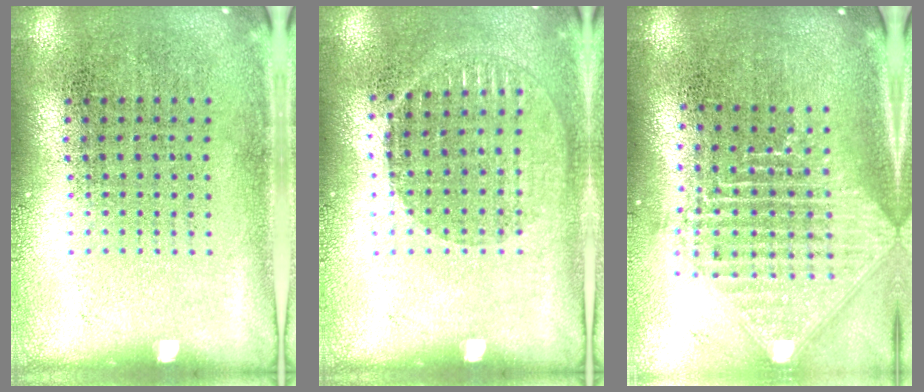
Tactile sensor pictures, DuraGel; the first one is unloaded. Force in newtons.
{"total": 1.0, "press": 1.0, "slide": 0.2}
{"total": 2.4, "press": 1.8, "slide": 1.5}